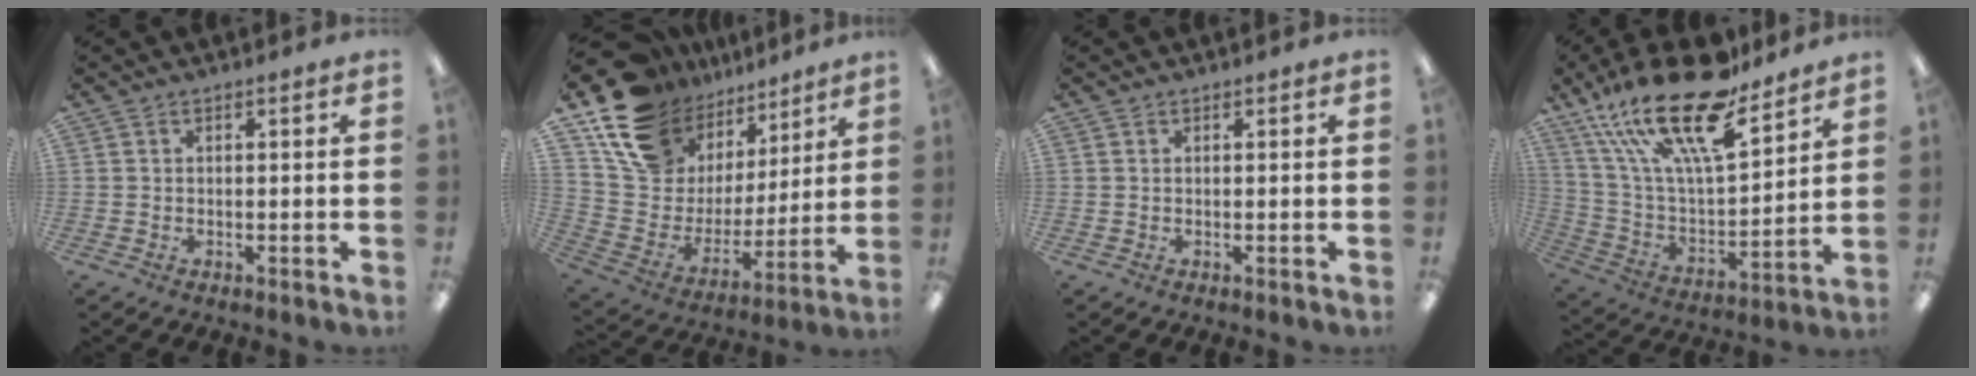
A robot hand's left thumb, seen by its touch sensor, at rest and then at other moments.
{"total": 19.4, "force": [12.6, 12.7, 7.6], "torque": [-0.160, -0.076, 0.243]}
{"total": 0.0}
{"total": 25.3, "force": [17.6, 8.5, 16.1], "torque": [-0.291, -0.114, 0.300]}